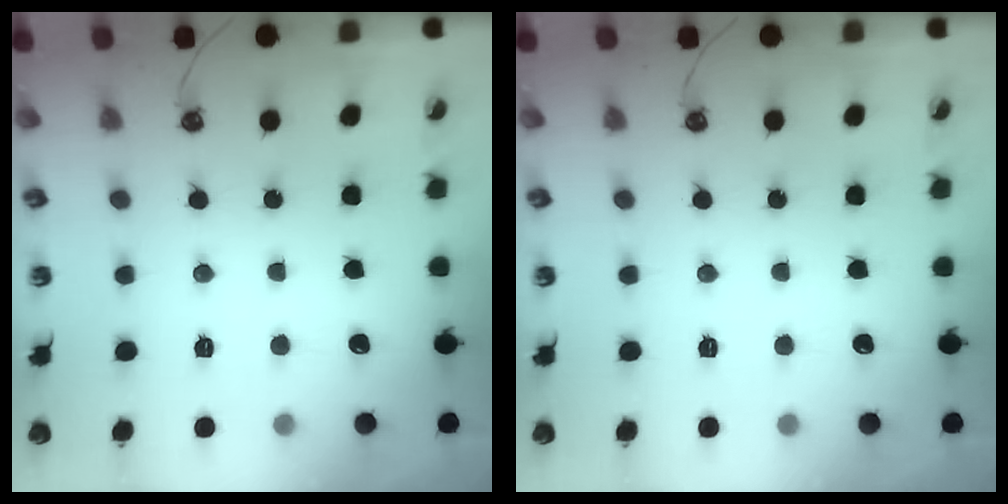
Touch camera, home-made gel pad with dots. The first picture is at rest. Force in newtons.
{"total": 0.0}